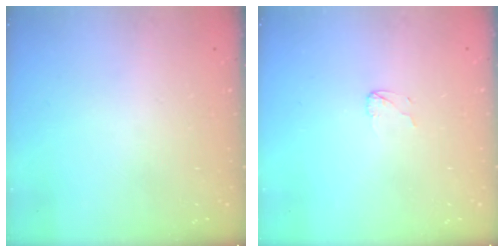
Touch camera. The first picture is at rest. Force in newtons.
{"total": 2.4, "press": 2.4, "slide": 0.2}